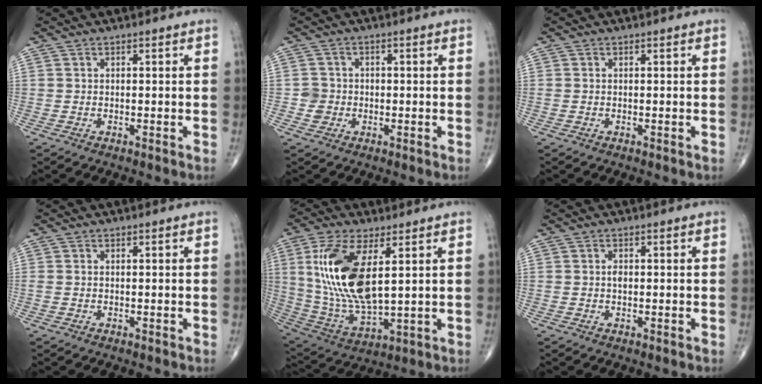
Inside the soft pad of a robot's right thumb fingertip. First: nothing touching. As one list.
[{"total": 2.7, "force": [-0.6, 2.6, 0.5], "torque": [0.009, 0.008, -0.014]}, {"total": 0.5, "force": [0.0, 0.2, 0.5], "torque": [-0.014, 0.001, 0.003]}, {"total": 1.0, "force": [0.0, 0.5, 0.8], "torque": [-0.023, 0.003, 0.002]}, {"total": 18.2, "force": [4.4, 7.6, 16.0], "torque": [-0.335, -0.024, 0.094]}, {"total": 1.2, "force": [0.0, 0.7, 1.0], "torque": [-0.018, 0.002, -0.001]}]